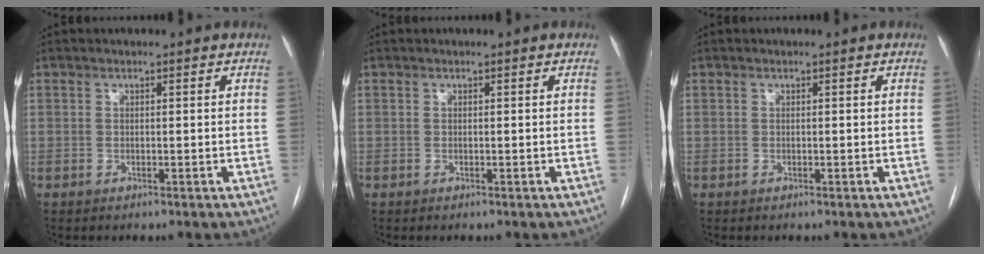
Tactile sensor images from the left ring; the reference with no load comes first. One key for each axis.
{"total": 0.0}
{"total": 0.0}